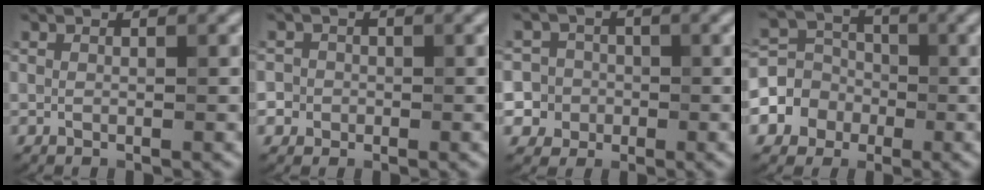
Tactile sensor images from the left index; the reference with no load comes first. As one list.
[{"total": 4.2, "force": [-1.4, 3.9, 0.7], "torque": [0.005, 0.019, -0.055]}, {"total": 8.5, "force": [-2.0, 8.1, 1.8], "torque": [-0.048, 0.012, -0.061]}, {"total": 3.7, "force": [-1.3, 3.3, 1.1], "torque": [-0.021, 0.015, -0.038]}]